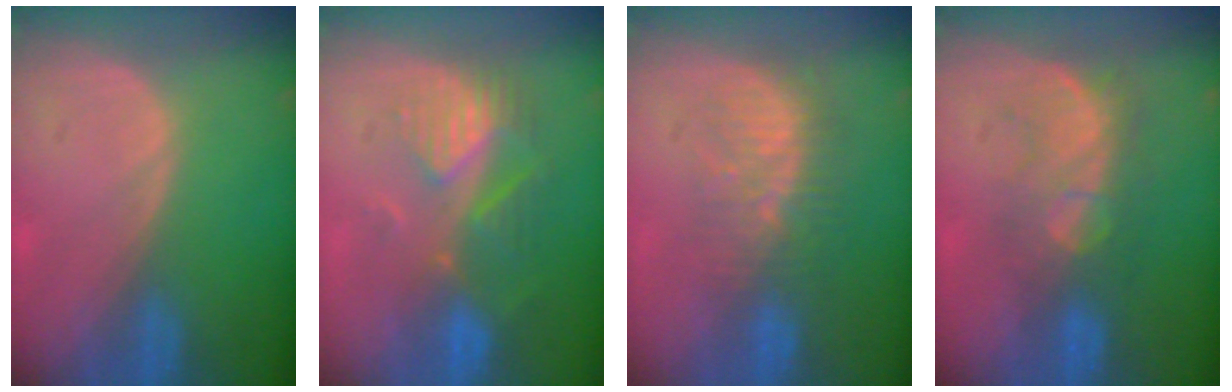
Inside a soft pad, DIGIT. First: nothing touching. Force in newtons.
{"total": 8.9, "press": 7.7, "slide": 4.3}
{"total": 8.0, "press": 7.5, "slide": 2.5}
{"total": 8.2, "press": 7.6, "slide": 2.9}